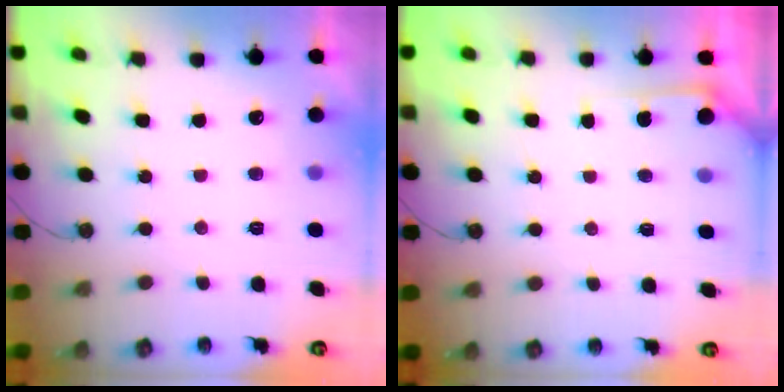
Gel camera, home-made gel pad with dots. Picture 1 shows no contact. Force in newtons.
{"total": 3.2, "press": 3.2, "slide": 0.2}